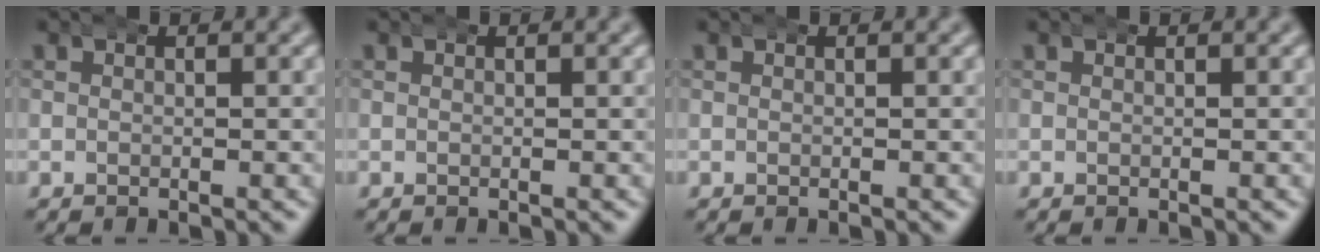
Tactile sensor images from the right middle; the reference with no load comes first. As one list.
[{"total": 0.0}, {"total": 0.0}, {"total": 0.0}]